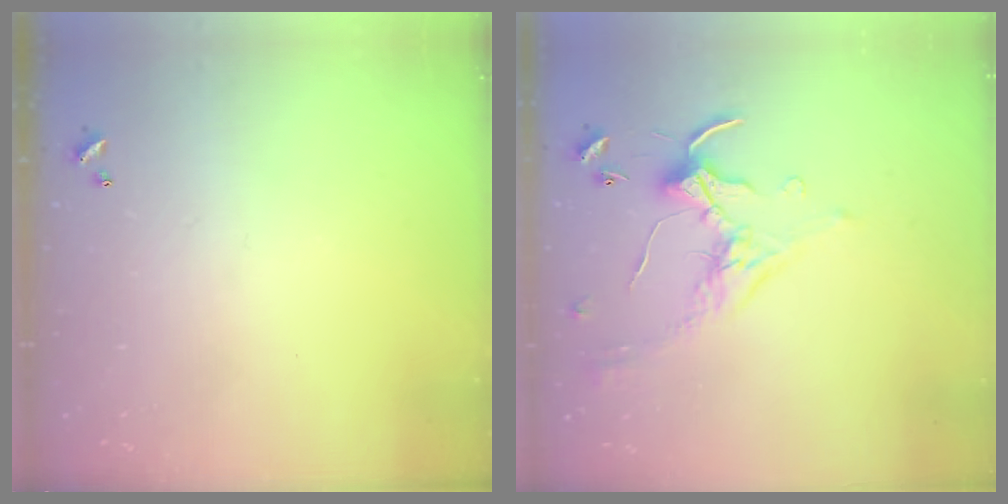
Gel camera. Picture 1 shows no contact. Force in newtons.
{"total": 0.7, "press": 0.6, "slide": 0.4}